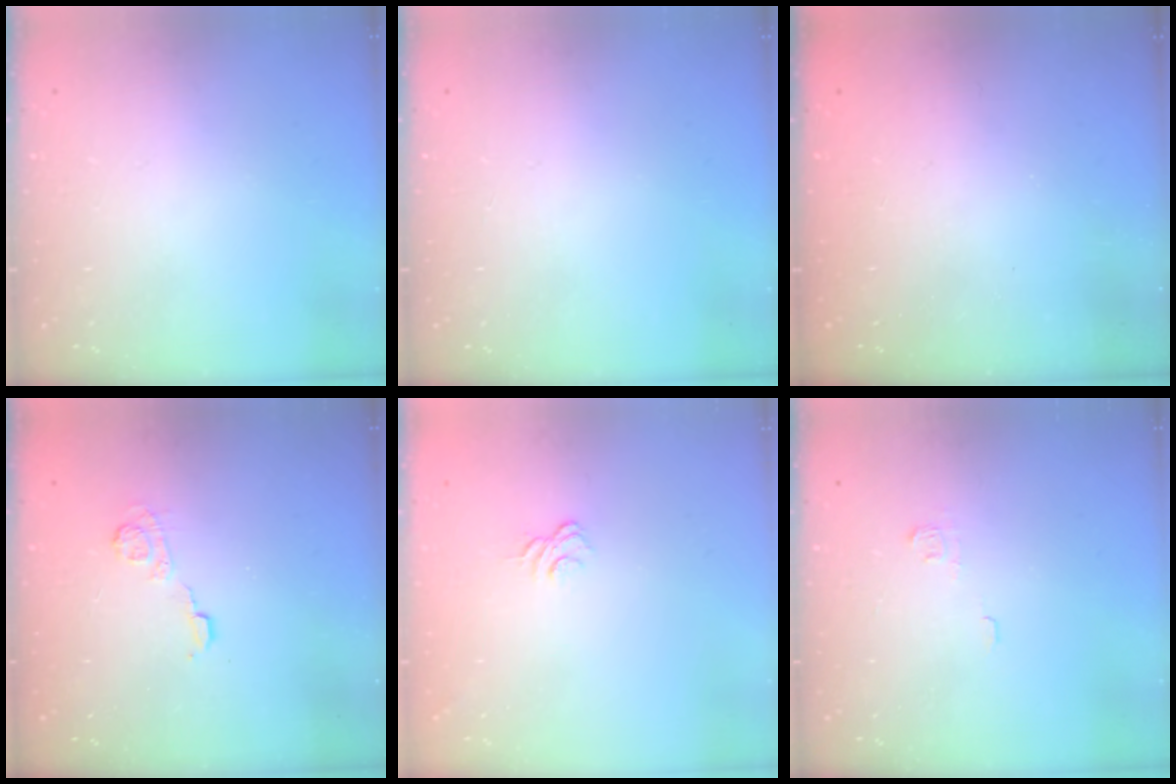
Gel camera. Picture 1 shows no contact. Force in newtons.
{"total": 0.0}
{"total": 2.3, "press": 2.2, "slide": 0.7}
{"total": 5.0, "press": 4.9, "slide": 0.7}
{"total": 3.4, "press": 3.2, "slide": 1.1}
{"total": 2.8, "press": 2.8, "slide": 0.4}